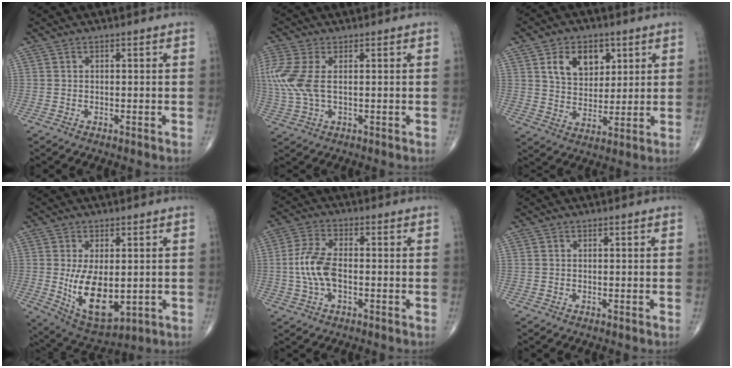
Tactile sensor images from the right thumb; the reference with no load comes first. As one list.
[{"total": 9.0, "force": [1.2, 4.5, 7.6], "torque": [-0.217, 0.008, 0.029]}, {"total": 10.2, "force": [4.2, 7.0, 6.0], "torque": [-0.065, -0.021, 0.076]}, {"total": 12.4, "force": [-0.9, 6.5, 10.6], "torque": [-0.171, -0.020, 0.008]}, {"total": 8.2, "force": [-1.0, 4.2, 7.0], "torque": [-0.158, 0.017, -0.020]}, {"total": 0.0}]